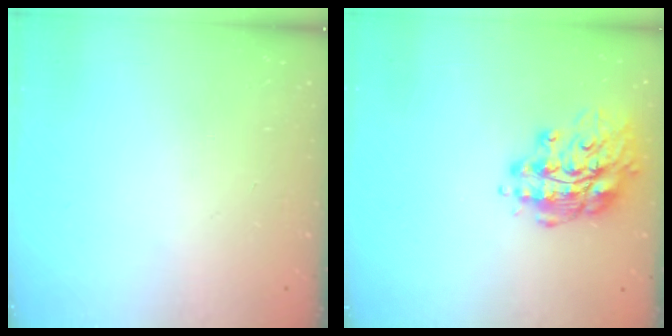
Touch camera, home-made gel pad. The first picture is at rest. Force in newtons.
{"total": 16.0, "press": 15.9, "slide": 1.6}